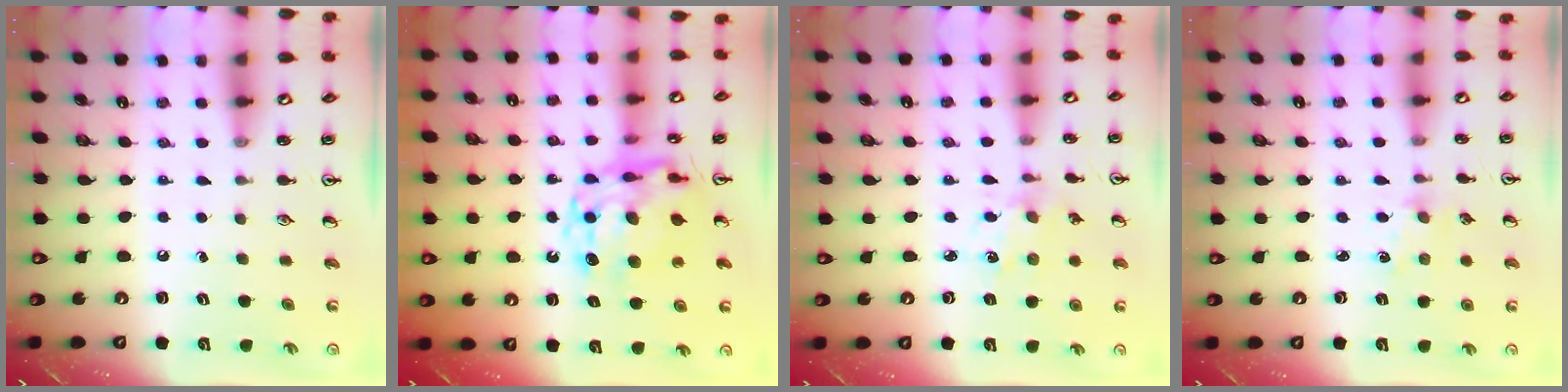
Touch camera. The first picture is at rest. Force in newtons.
{"total": 12.6, "press": 12.6, "slide": 1.1}
{"total": 1.6, "press": 1.6, "slide": 0.2}
{"total": 1.2, "press": 1.2, "slide": 0.2}